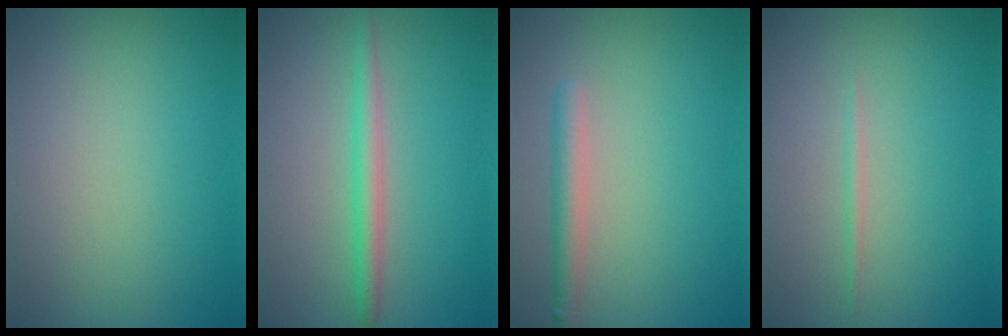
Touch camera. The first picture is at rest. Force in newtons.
{"total": 2.3, "press": 2.3, "slide": 0.0}
{"total": 2.2, "press": 2.2, "slide": 0.1}
{"total": 0.7, "press": 0.7, "slide": 0.1}